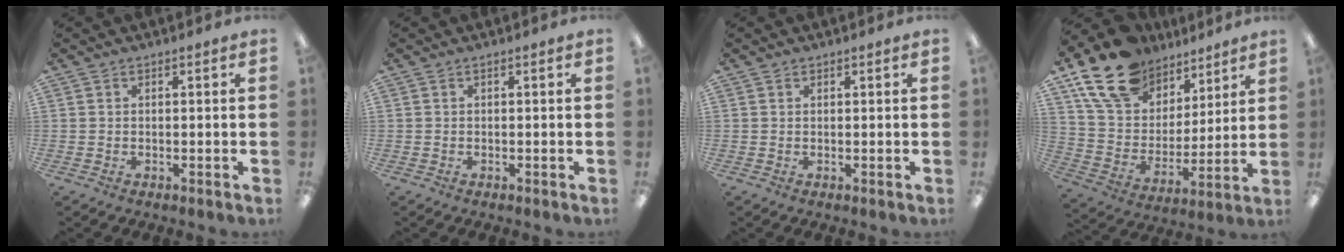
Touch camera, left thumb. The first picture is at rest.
{"total": 0.0}
{"total": 0.6, "force": [0.5, 0.3, 0.1], "torque": [-0.002, 0.001, 0.009]}
{"total": 18.9, "force": [13.3, 11.4, 7.2], "torque": [-0.151, -0.073, 0.249]}